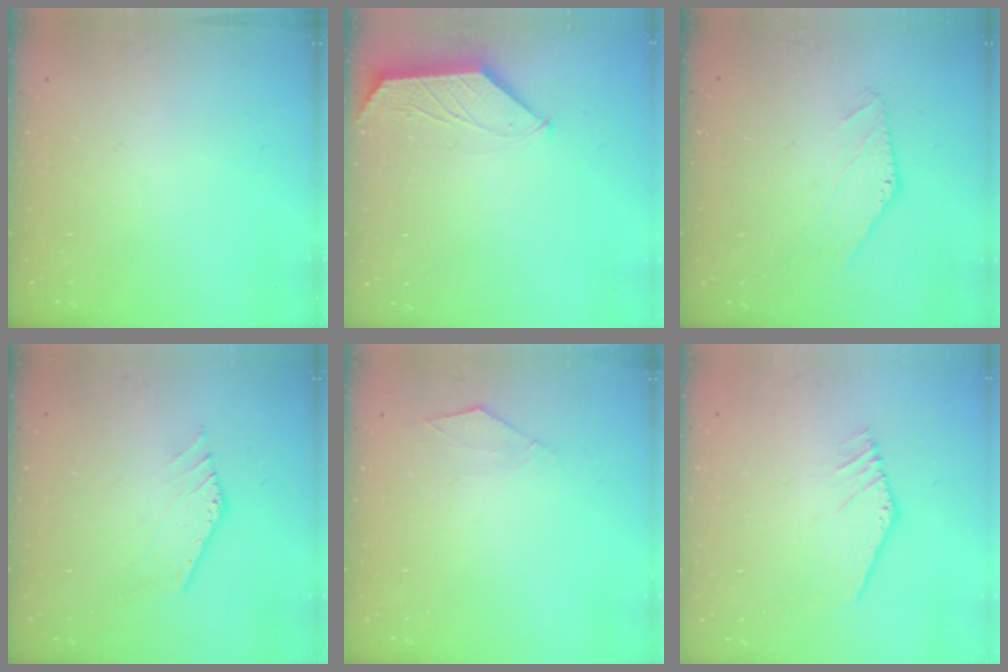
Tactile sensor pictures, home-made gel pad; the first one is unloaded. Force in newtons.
{"total": 1.1, "press": 1.0, "slide": 0.4}
{"total": 0.0}
{"total": 0.9, "press": 0.8, "slide": 0.2}
{"total": 3.6, "press": 3.6, "slide": 0.6}
{"total": 4.5, "press": 4.5, "slide": 0.3}